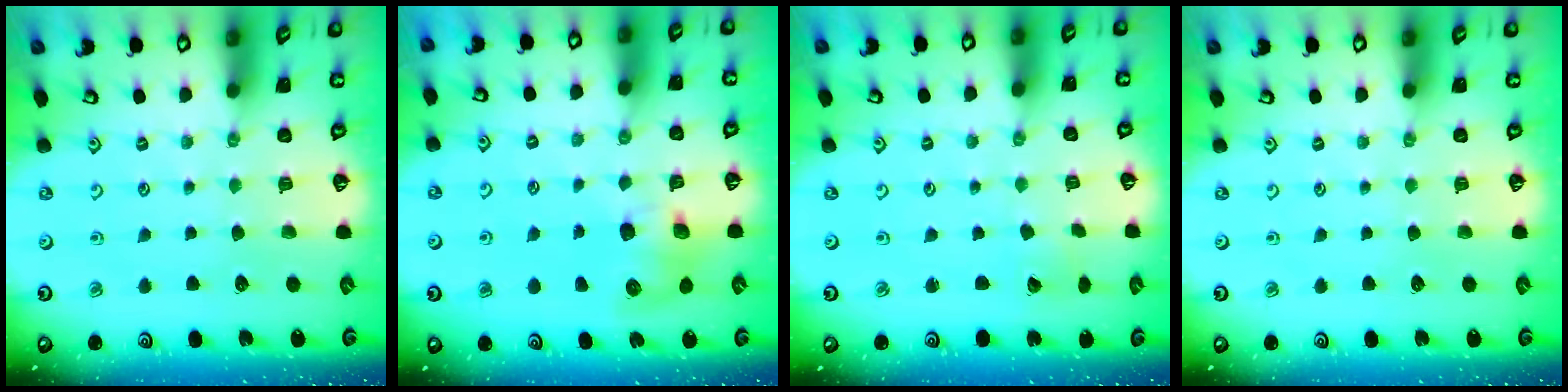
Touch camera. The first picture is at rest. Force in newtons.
{"total": 8.0, "press": 8.0, "slide": 1.1}
{"total": 2.4, "press": 2.4, "slide": 0.2}
{"total": 0.0}